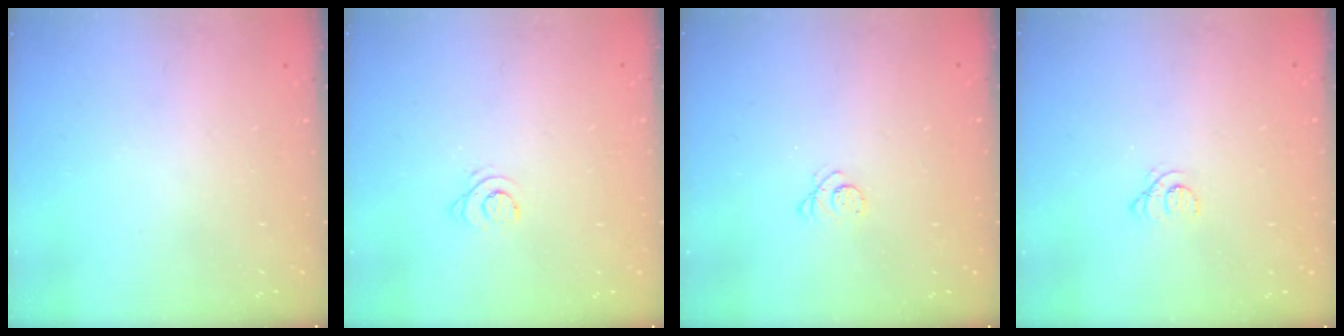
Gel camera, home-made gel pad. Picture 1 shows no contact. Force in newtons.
{"total": 4.0, "press": 3.9, "slide": 0.5}
{"total": 2.6, "press": 2.6, "slide": 0.3}
{"total": 1.1, "press": 1.1, "slide": 0.1}